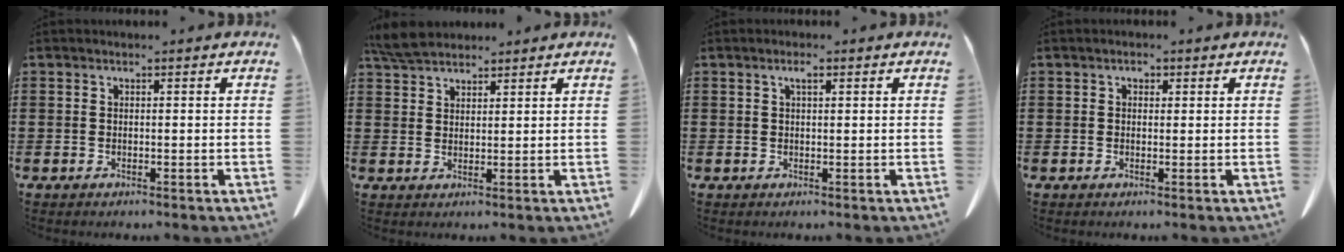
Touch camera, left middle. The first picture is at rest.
{"total": 4.6, "force": [4.2, 1.2, 1.7], "torque": [-0.045, -0.004, 0.082]}
{"total": 1.5, "force": [0.6, 0.4, 1.3], "torque": [-0.027, 0.002, 0.011]}
{"total": 1.0, "force": [0.4, 0.8, 0.6], "torque": [-0.015, 0.005, 0.007]}